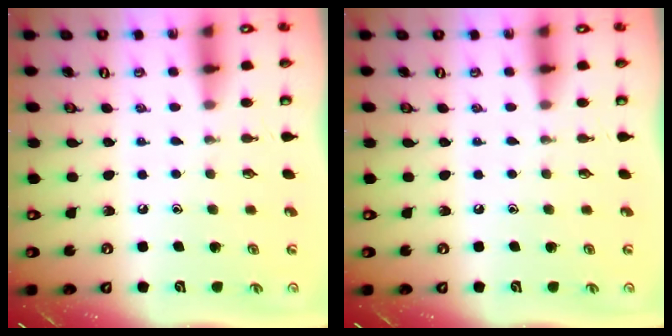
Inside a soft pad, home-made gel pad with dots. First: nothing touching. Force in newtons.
{"total": 0.0}